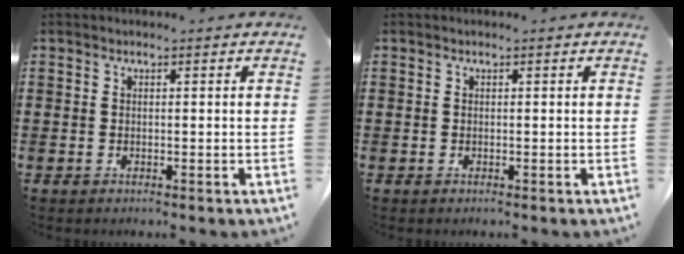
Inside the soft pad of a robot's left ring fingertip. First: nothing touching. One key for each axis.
{"total": 0.0}